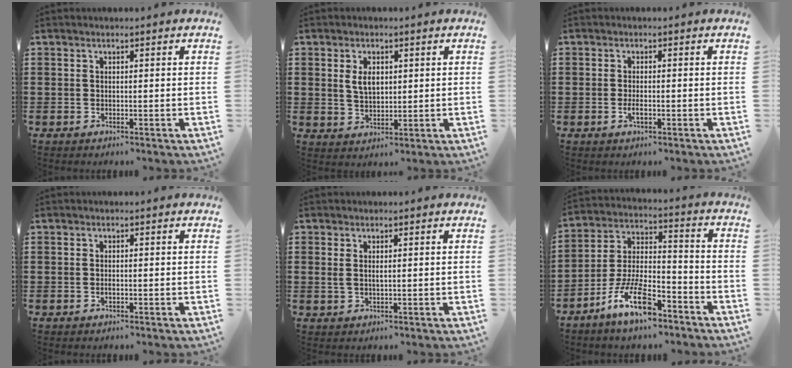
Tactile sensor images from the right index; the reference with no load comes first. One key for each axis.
{"total": 3.6, "fx": 0.9, "fy": 2.1, "fz": 2.8, "tx": -0.053, "ty": 0.005, "tz": 0.014}
{"total": 1.9, "fx": -0.6, "fy": 0.5, "fz": 1.7, "tx": -0.038, "ty": -0.006, "tz": -0.013}
{"total": 0.5, "fx": -0.2, "fy": 0.1, "fz": 0.5, "tx": -0.011, "ty": -0.005, "tz": -0.003}
{"total": 1.2, "fx": 0.4, "fy": 0.4, "fz": 1.1, "tx": -0.022, "ty": 0.003, "tz": 0.007}
{"total": 11.4, "fx": -7.7, "fy": 3.7, "fz": 7.5, "tx": -0.160, "ty": 0.017, "tz": -0.147}